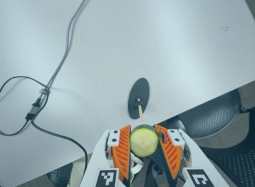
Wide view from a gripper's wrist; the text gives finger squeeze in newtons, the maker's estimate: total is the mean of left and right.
{"total": 8.3, "left": 8.2, "right": 8.4}